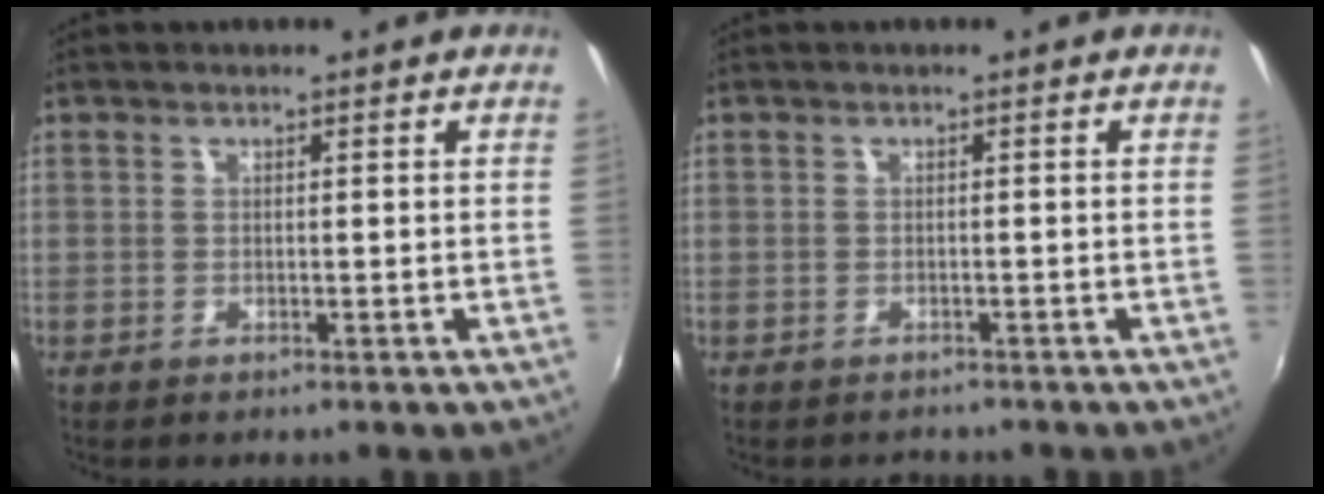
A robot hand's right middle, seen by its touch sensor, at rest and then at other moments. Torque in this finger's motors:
{"motor_torque": [0.06, -0.05, 0.00, 0.01]}